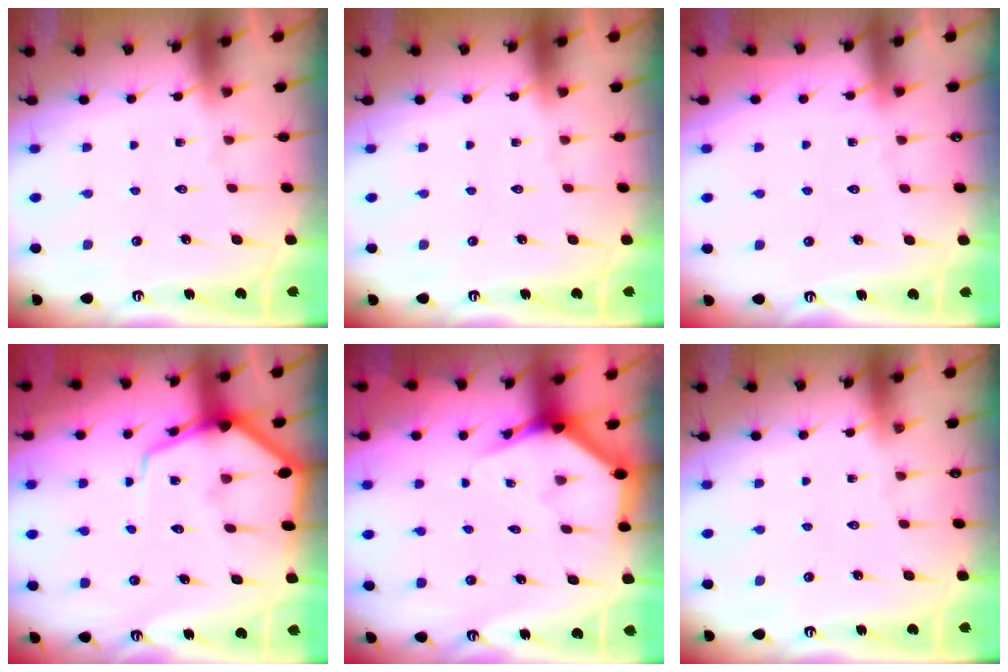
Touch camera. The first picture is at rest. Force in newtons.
{"total": 0.0}
{"total": 3.2, "press": 3.2, "slide": 0.6}
{"total": 9.7, "press": 9.7, "slide": 1.0}
{"total": 3.9, "press": 3.9, "slide": 0.2}
{"total": 0.0}